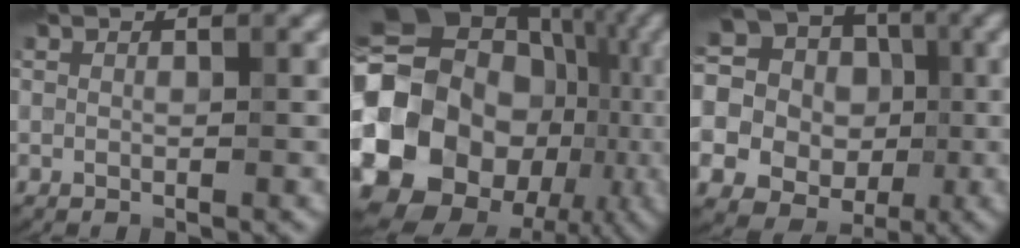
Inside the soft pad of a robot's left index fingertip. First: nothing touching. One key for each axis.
{"total": 22.9, "fx": -4.5, "fy": 20.2, "fz": 9.9, "tx": -0.176, "ty": -0.007, "tz": -0.112}
{"total": 23.9, "fx": -0.5, "fy": 22.5, "fz": 8.2, "tx": -0.189, "ty": 0.006, "tz": -0.060}